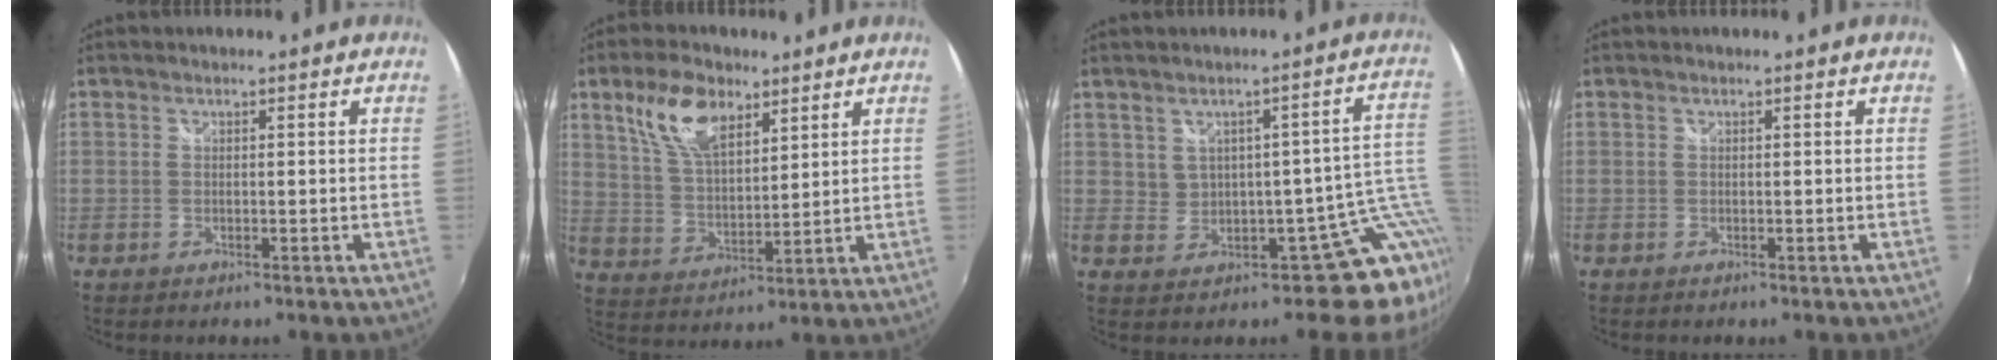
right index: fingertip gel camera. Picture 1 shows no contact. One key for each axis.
{"total": 11.4, "fx": 6.6, "fy": 5.5, "fz": 7.5, "tx": -0.143, "ty": 0.018, "tz": 0.133}
{"total": 8.5, "fx": 1.2, "fy": 5.7, "fz": 6.2, "tx": -0.047, "ty": 0.025, "tz": 0.047}
{"total": 0.0}